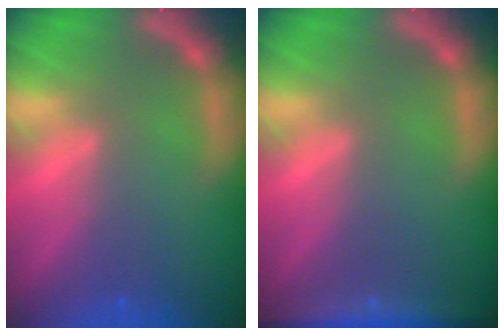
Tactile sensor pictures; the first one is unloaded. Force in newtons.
{"total": 5.0}